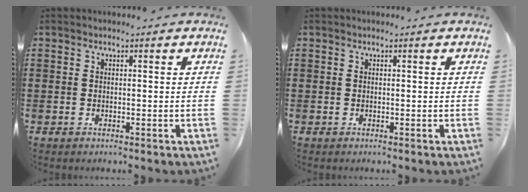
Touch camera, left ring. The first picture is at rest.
{"total": 0.0}